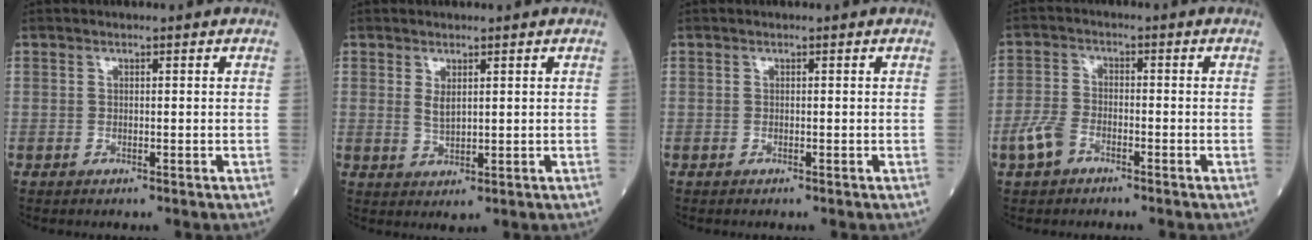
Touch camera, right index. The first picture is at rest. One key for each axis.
{"total": 2.4, "fx": 1.0, "fy": 0.8, "fz": 2.0, "tx": -0.041, "ty": -0.009, "tz": 0.025}
{"total": 0.0}
{"total": 4.5, "fx": -2.7, "fy": 2.4, "fz": 2.7, "tx": -0.069, "ty": 0.003, "tz": -0.055}